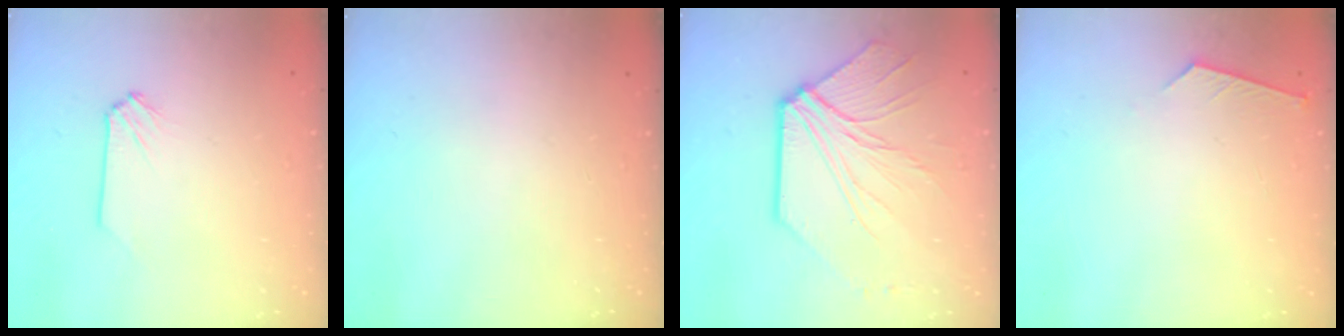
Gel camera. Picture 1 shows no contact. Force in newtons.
{"total": 0.0}
{"total": 9.3, "press": 9.2, "slide": 1.8}
{"total": 3.2, "press": 3.1, "slide": 0.4}